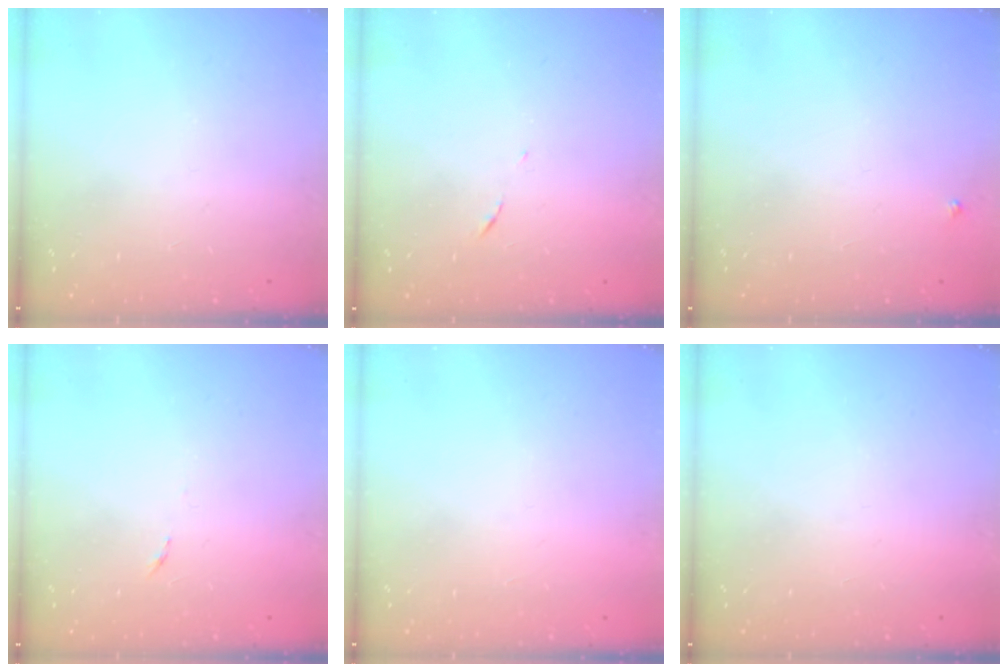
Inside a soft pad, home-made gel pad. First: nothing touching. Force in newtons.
{"total": 5.0, "press": 5.0, "slide": 0.3}
{"total": 2.7, "press": 2.7, "slide": 0.3}
{"total": 2.6, "press": 2.6, "slide": 0.4}
{"total": 1.5, "press": 1.5, "slide": 0.1}
{"total": 1.5, "press": 1.5, "slide": 0.1}